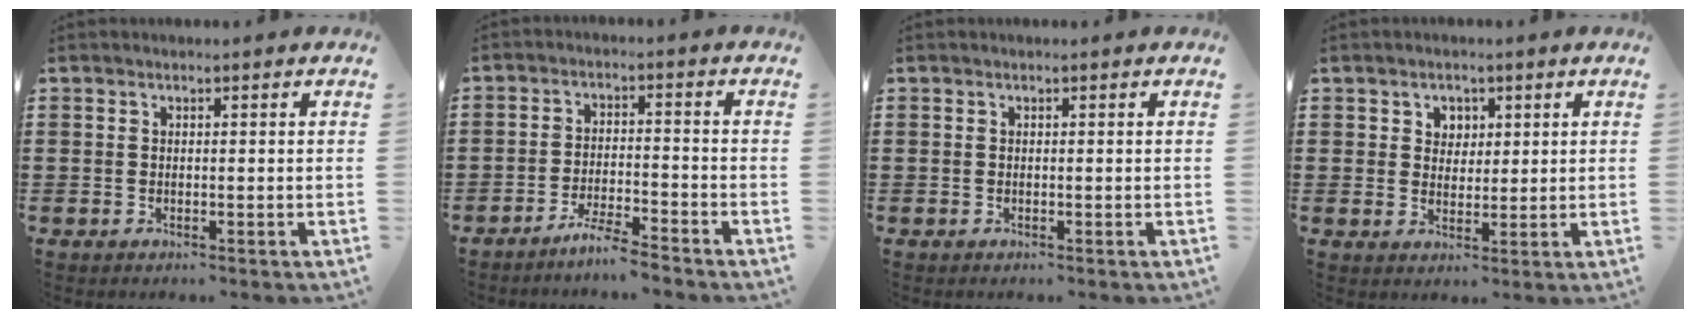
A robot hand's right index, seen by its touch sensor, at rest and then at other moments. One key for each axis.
{"total": 4.6, "fx": -4.3, "fy": -0.2, "fz": 1.6, "tx": -0.034, "ty": -0.001, "tz": -0.084}
{"total": 0.0}
{"total": 2.7, "fx": 1.3, "fy": 2.4, "fz": 0.4, "tx": -0.020, "ty": 0.012, "tz": 0.022}